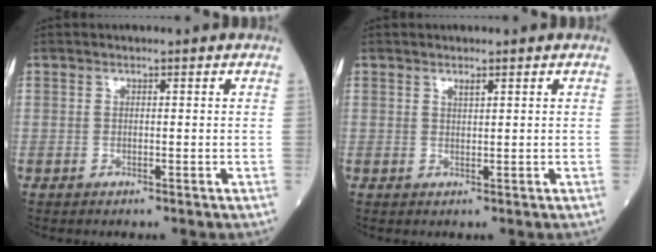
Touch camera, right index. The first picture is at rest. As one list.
[{"total": 0.8, "force": [0.6, 0.0, 0.5], "torque": [-0.016, -0.003, 0.012]}]